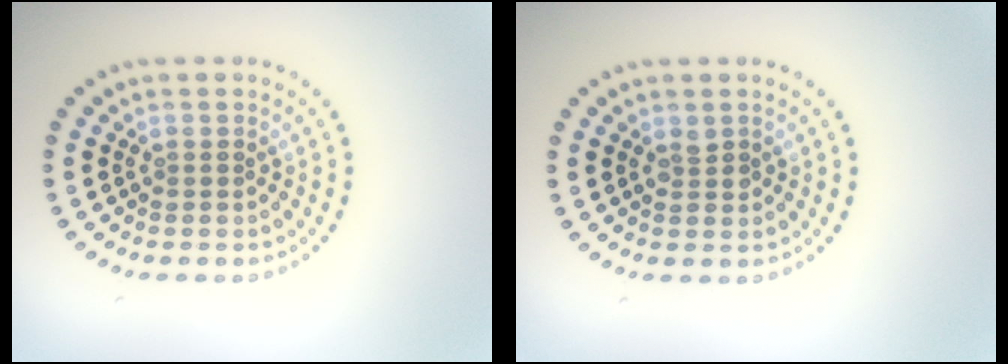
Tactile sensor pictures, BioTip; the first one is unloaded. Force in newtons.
{"total": 0.8, "press": 0.8, "slide": 0.2}